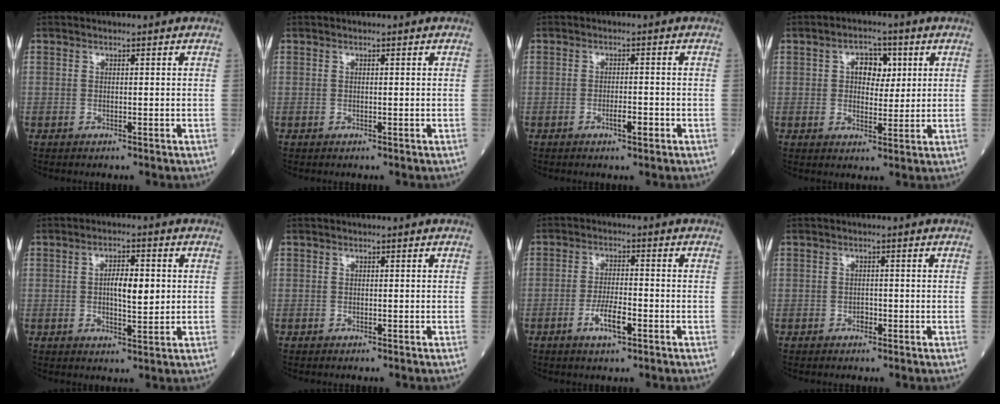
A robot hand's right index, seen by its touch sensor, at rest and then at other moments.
{"total": 0.0}
{"total": 2.3, "force": [-1.1, 0.2, 2.0], "torque": [-0.032, 0.001, -0.019]}
{"total": 5.3, "force": [1.6, 3.3, 3.9], "torque": [-0.056, 0.015, 0.025]}
{"total": 5.6, "force": [0.5, 1.6, 5.3], "torque": [-0.088, 0.005, 0.009]}
{"total": 0.0}
{"total": 4.8, "force": [-2.2, 1.0, 4.1], "torque": [-0.081, -0.001, -0.040]}
{"total": 0.7, "force": [-0.5, 0.3, 0.4], "torque": [-0.006, 0.003, -0.009]}